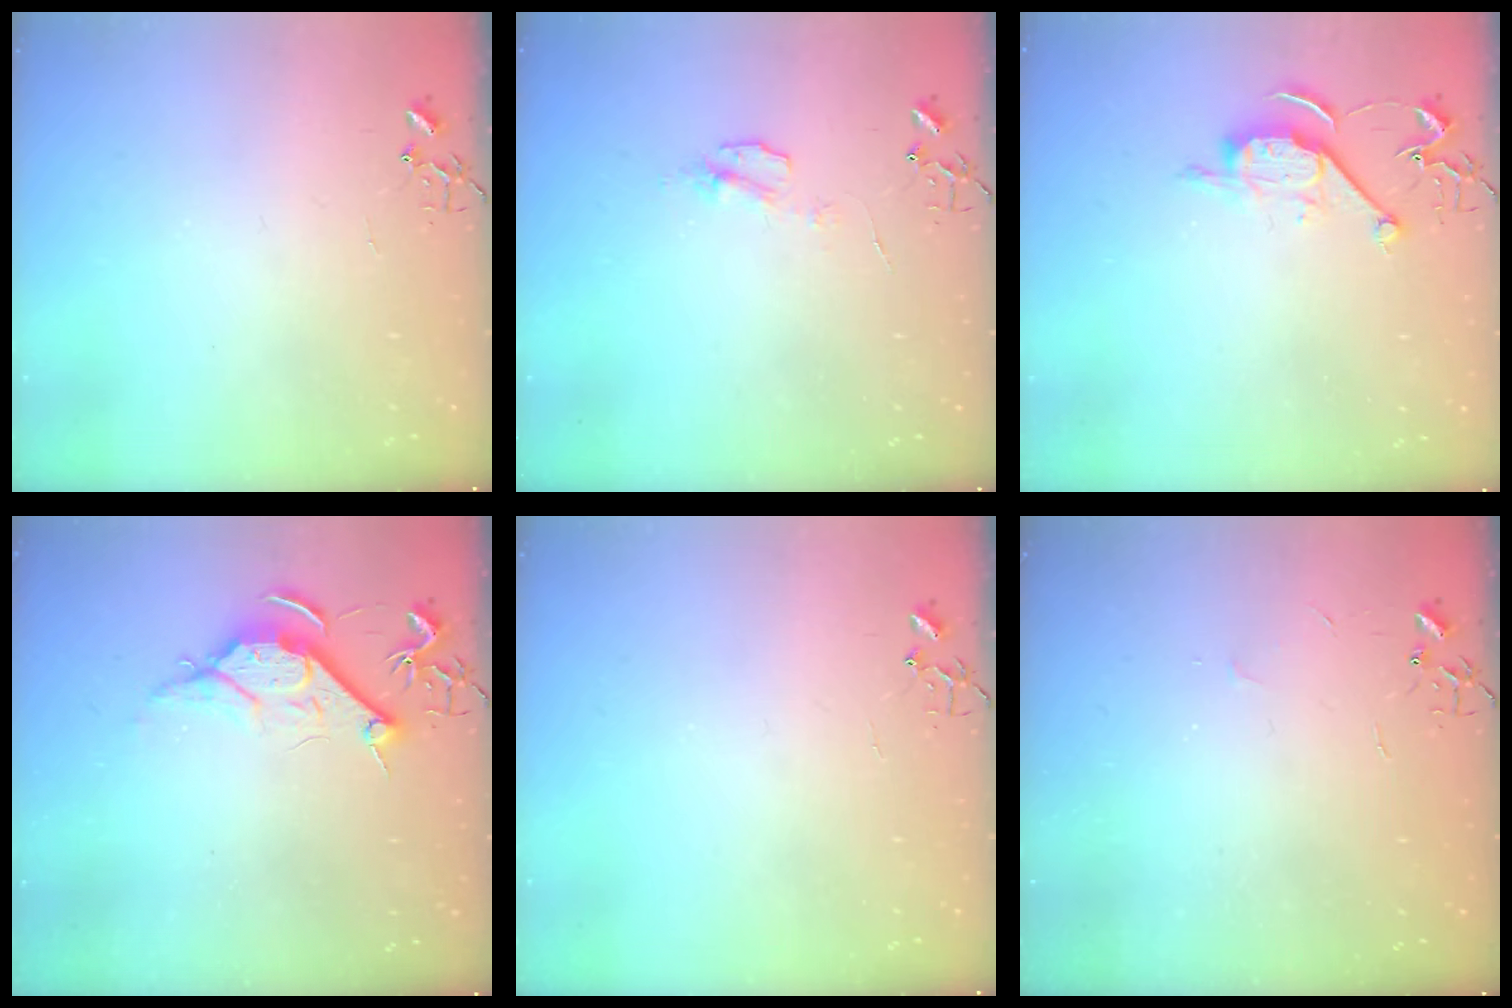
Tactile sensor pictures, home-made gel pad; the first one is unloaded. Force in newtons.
{"total": 5.6, "press": 5.5, "slide": 0.7}
{"total": 9.1, "press": 9.1, "slide": 0.5}
{"total": 9.7, "press": 9.7, "slide": 0.7}
{"total": 0.0}
{"total": 2.3, "press": 2.3, "slide": 0.3}